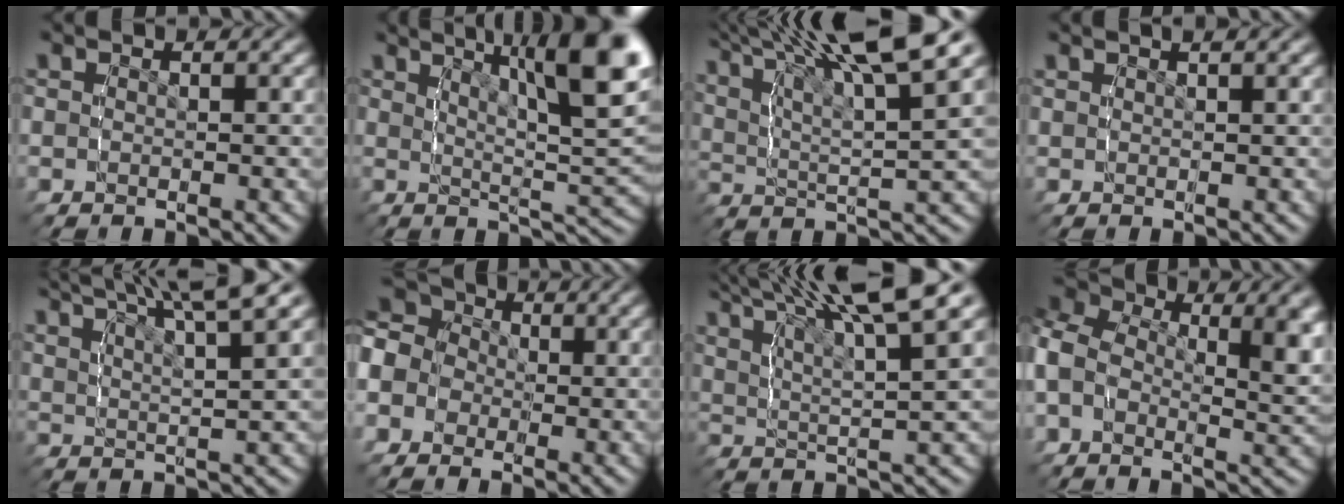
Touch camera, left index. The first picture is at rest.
{"total": 13.1, "force": [5.6, 4.3, 11.0], "torque": [-0.120, 0.021, 0.076]}
{"total": 9.7, "force": [5.7, 3.5, 7.1], "torque": [-0.112, 0.011, 0.087]}
{"total": 1.4, "force": [1.1, -0.4, 0.7], "torque": [-0.003, 0.003, 0.022]}
{"total": 7.4, "force": [5.4, 1.9, 4.8], "torque": [-0.067, 0.011, 0.085]}
{"total": 9.8, "force": [2.0, 8.4, 4.7], "torque": [-0.099, 0.010, 0.013]}
{"total": 8.7, "force": [5.4, 2.7, 6.2], "torque": [-0.095, 0.013, 0.083]}
{"total": 10.3, "force": [3.0, 7.0, 6.9], "torque": [-0.119, 0.017, 0.021]}